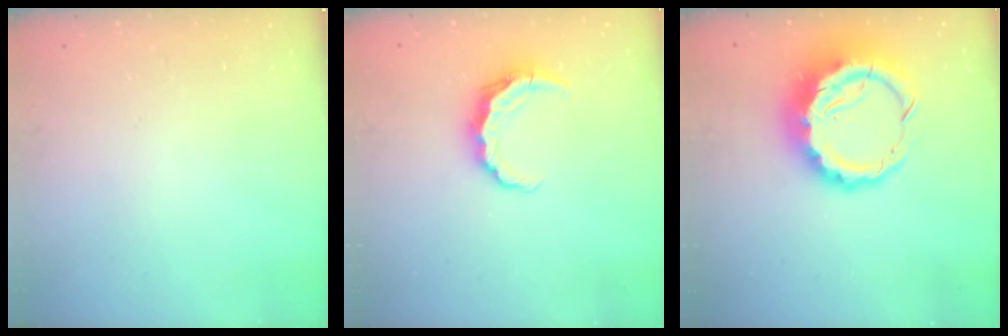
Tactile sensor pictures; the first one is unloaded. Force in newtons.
{"total": 7.4, "press": 7.4, "slide": 0.6}
{"total": 11.7, "press": 11.4, "slide": 2.7}